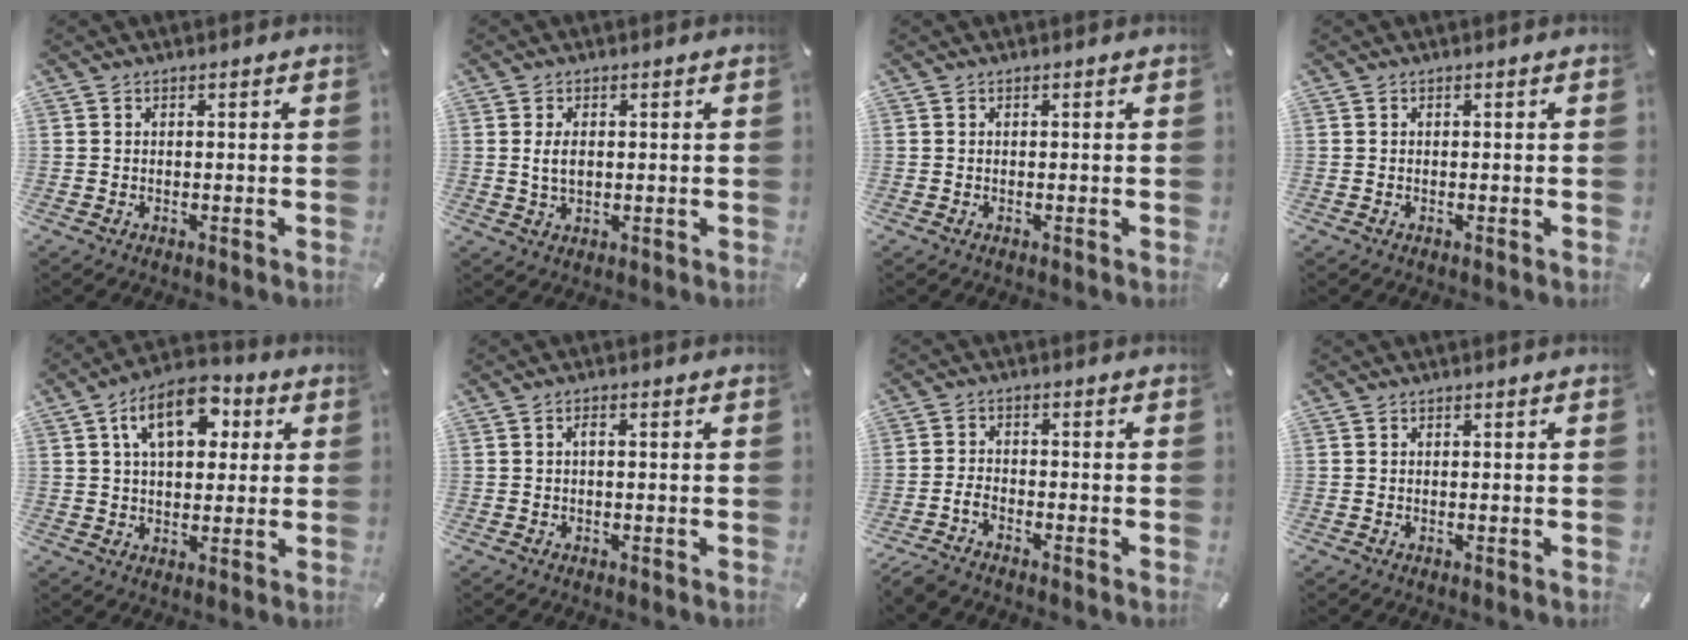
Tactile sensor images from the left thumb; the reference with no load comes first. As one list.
[{"total": 3.3, "force": [0.4, 1.9, 2.6], "torque": [-0.069, -0.001, 0.001]}, {"total": 0.0}, {"total": 0.0}, {"total": 12.5, "force": [4.4, 7.5, 9.0], "torque": [-0.135, 0.003, 0.074]}, {"total": 1.4, "force": [-0.1, 0.4, 1.3], "torque": [-0.027, 0.003, -0.003]}, {"total": 3.2, "force": [-2.6, 1.1, 1.5], "torque": [-0.039, 0.008, -0.052]}, {"total": 0.0}]